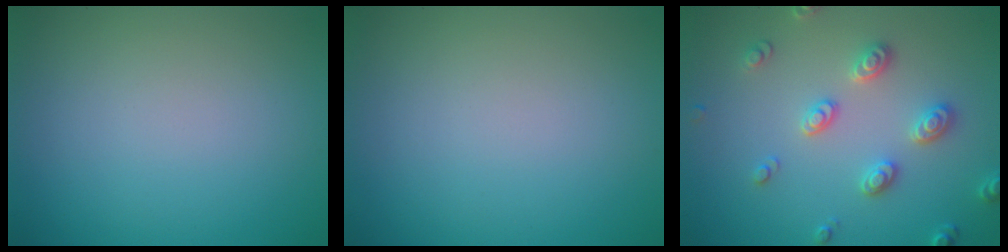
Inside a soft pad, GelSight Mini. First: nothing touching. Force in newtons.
{"total": 0.0}
{"total": 2.9, "press": 2.8, "slide": 0.4}